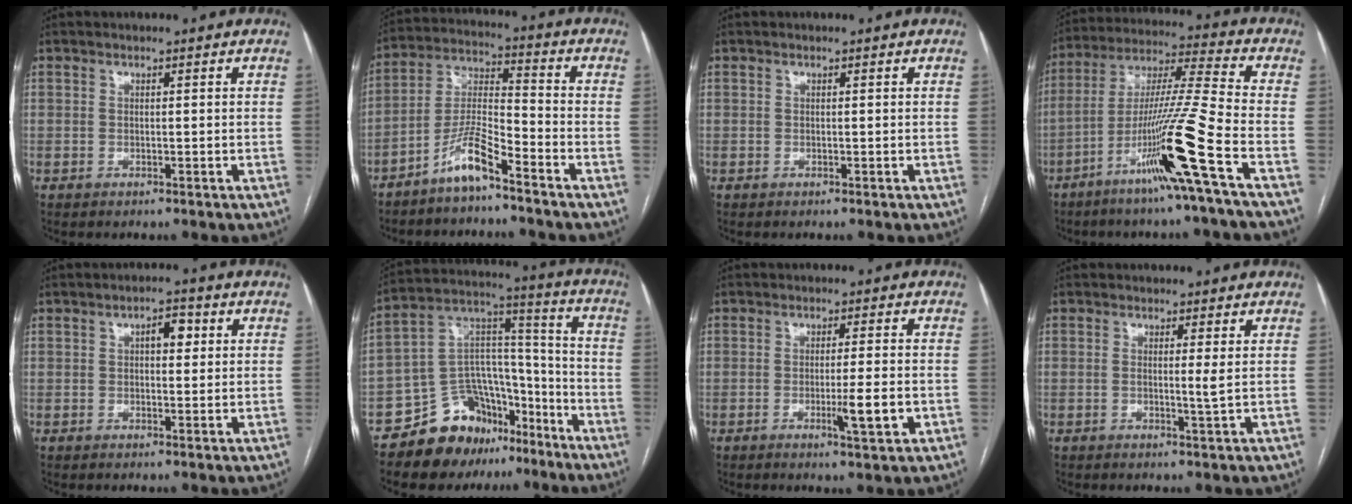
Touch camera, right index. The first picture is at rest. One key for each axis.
{"total": 7.7, "fx": -5.6, "fy": 0.9, "fz": 5.2, "tx": -0.114, "ty": -0.001, "tz": -0.113}
{"total": 0.0}
{"total": 16.4, "fx": -7.8, "fy": -2.5, "fz": 14.2, "tx": -0.276, "ty": -0.019, "tz": -0.146}
{"total": 3.3, "fx": 0.9, "fy": 1.5, "fz": 2.8, "tx": -0.044, "ty": 0.014, "tz": 0.012}
{"total": 15.9, "fx": -11.6, "fy": 9.4, "fz": 5.4, "tx": -0.074, "ty": 0.085, "tz": -0.190}
{"total": 5.2, "fx": -1.7, "fy": -0.1, "fz": 4.9, "tx": -0.081, "ty": -0.008, "tz": -0.023}
{"total": 1.6, "fx": 0.1, "fy": -0.5, "fz": 1.5, "tx": -0.028, "ty": -0.003, "tz": 0.001}